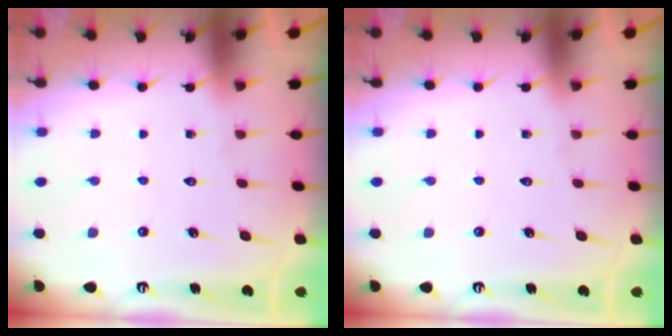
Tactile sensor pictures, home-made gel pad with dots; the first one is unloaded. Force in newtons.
{"total": 0.0}